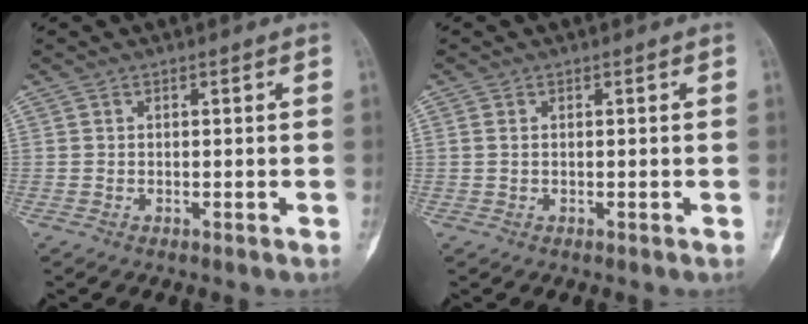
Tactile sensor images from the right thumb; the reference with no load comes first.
{"total": 0.7, "force": [0.2, 0.5, 0.5], "torque": [-0.014, 0.002, 0.005]}